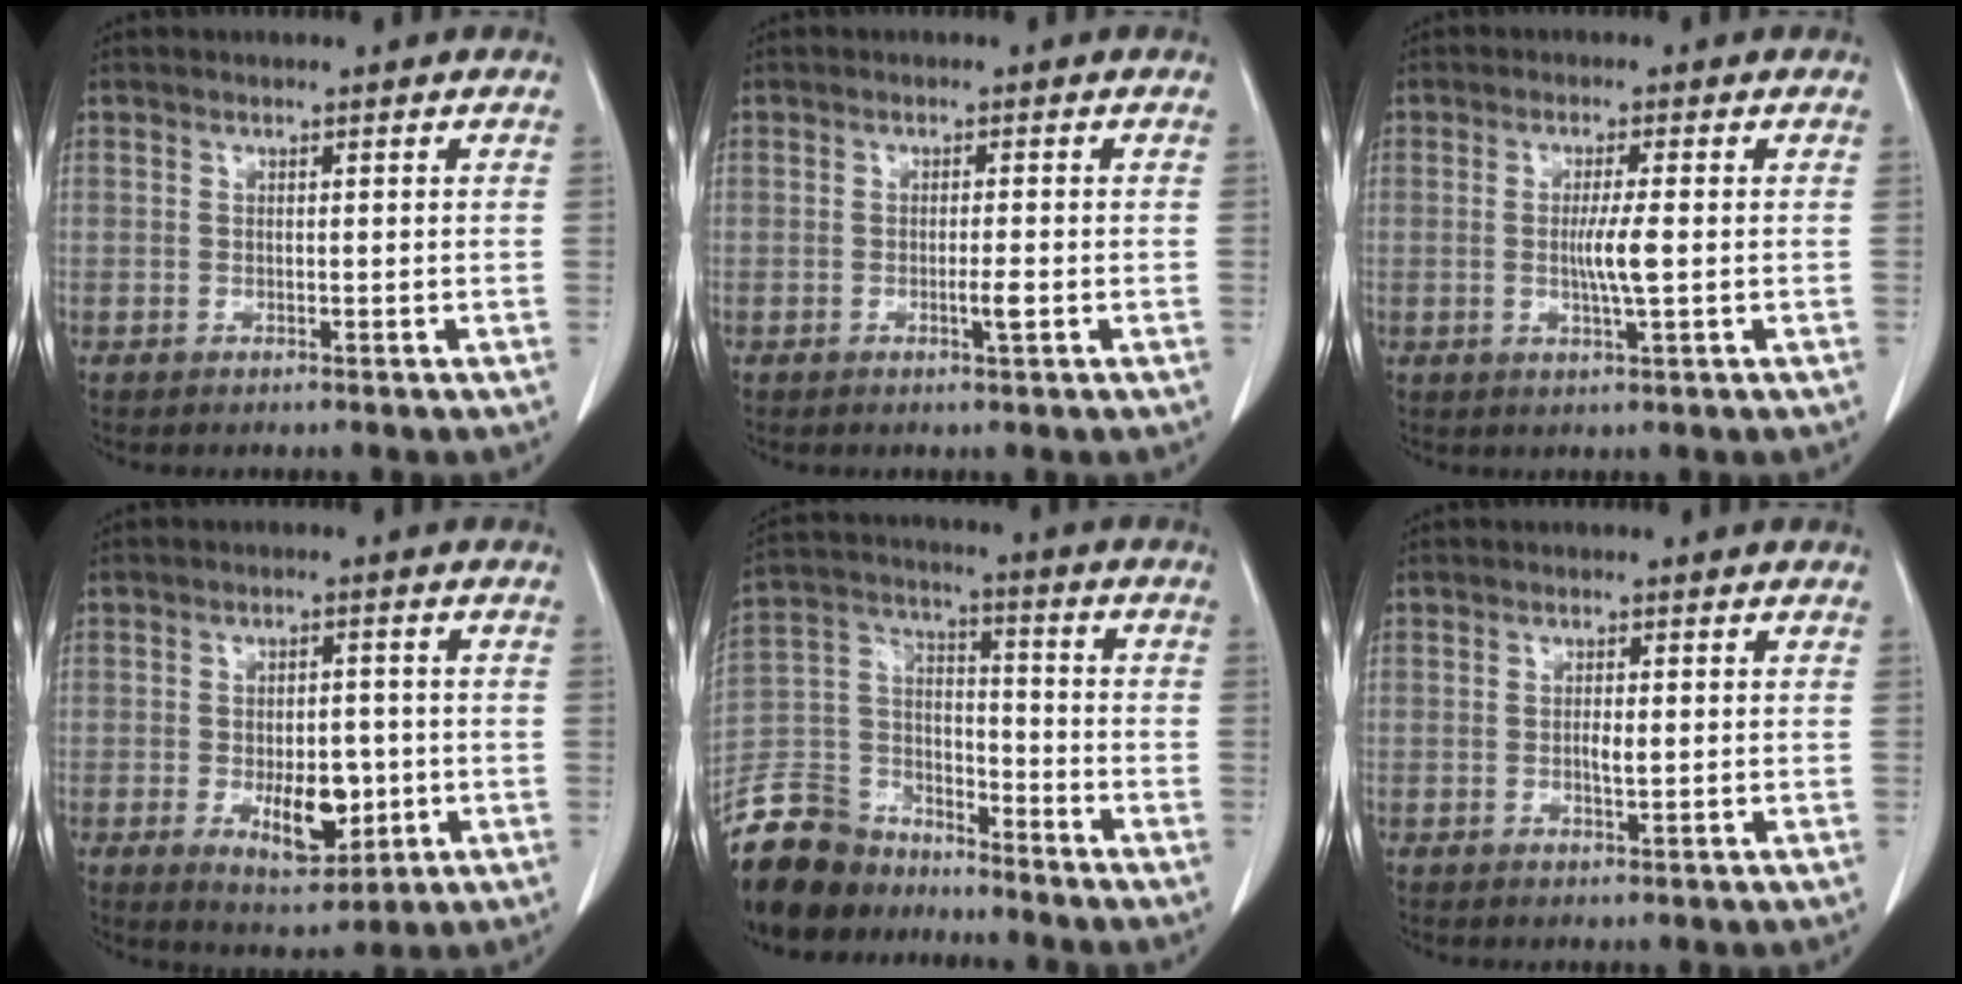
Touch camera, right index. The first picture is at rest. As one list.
[{"total": 1.9, "force": [-0.6, -0.1, 1.8], "torque": [-0.033, -0.003, -0.011]}, {"total": 4.1, "force": [-0.3, -0.2, 4.1], "torque": [-0.078, -0.007, -0.005]}, {"total": 8.1, "force": [-2.0, 3.9, 6.9], "torque": [-0.104, -0.004, -0.019]}, {"total": 14.0, "force": [-12.2, 6.2, 2.8], "torque": [-0.069, 0.032, -0.230]}, {"total": 1.8, "force": [-0.1, 0.5, 1.7], "torque": [-0.035, 0.000, -0.001]}]